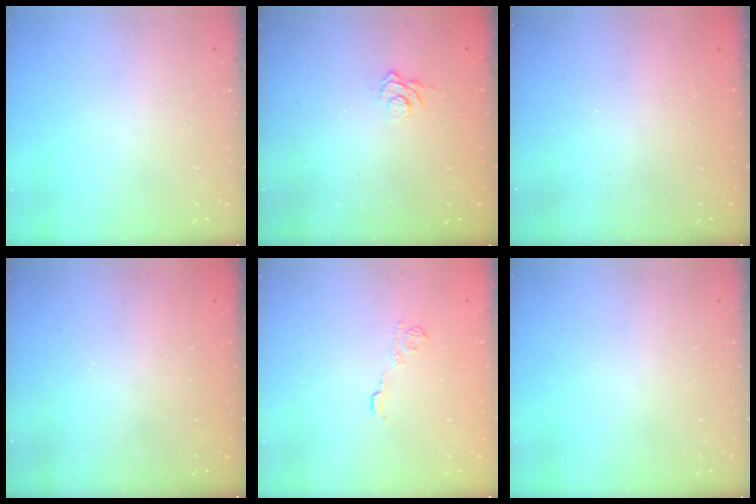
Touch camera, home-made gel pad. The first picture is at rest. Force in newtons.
{"total": 2.8, "press": 2.4, "slide": 1.4}
{"total": 2.3, "press": 2.2, "slide": 0.7}
{"total": 2.4, "press": 2.3, "slide": 0.8}
{"total": 6.7, "press": 6.6, "slide": 1.1}
{"total": 0.0}